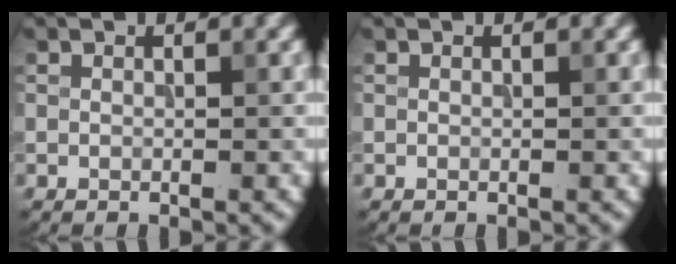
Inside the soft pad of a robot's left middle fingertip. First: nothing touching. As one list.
[{"total": 0.0}]